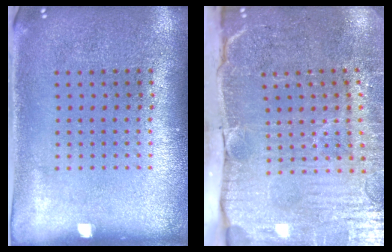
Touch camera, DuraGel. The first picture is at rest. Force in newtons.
{"total": 5.2, "press": 4.4, "slide": 2.7}